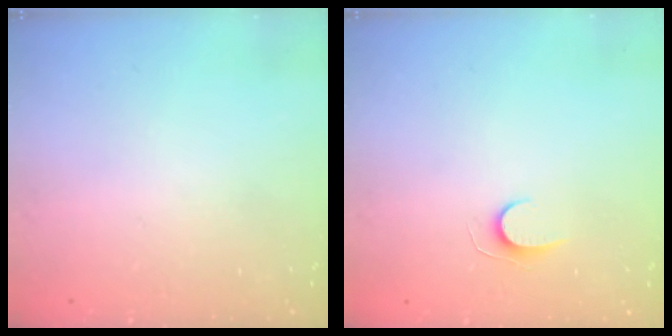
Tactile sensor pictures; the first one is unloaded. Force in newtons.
{"total": 5.4, "press": 5.4, "slide": 0.5}